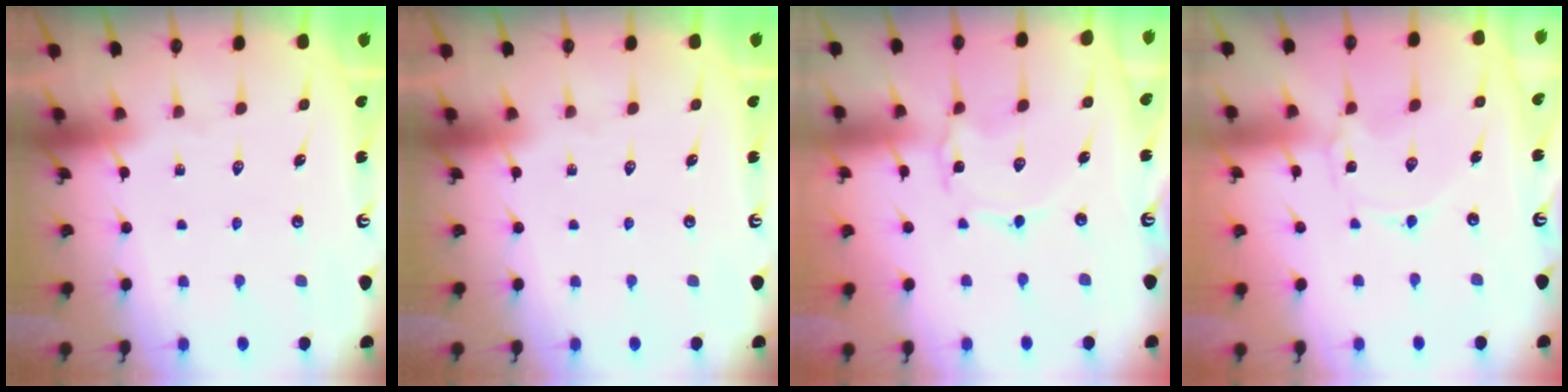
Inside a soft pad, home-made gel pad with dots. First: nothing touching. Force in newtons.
{"total": 0.0}
{"total": 1.2, "press": 1.2, "slide": 0.1}
{"total": 0.0}